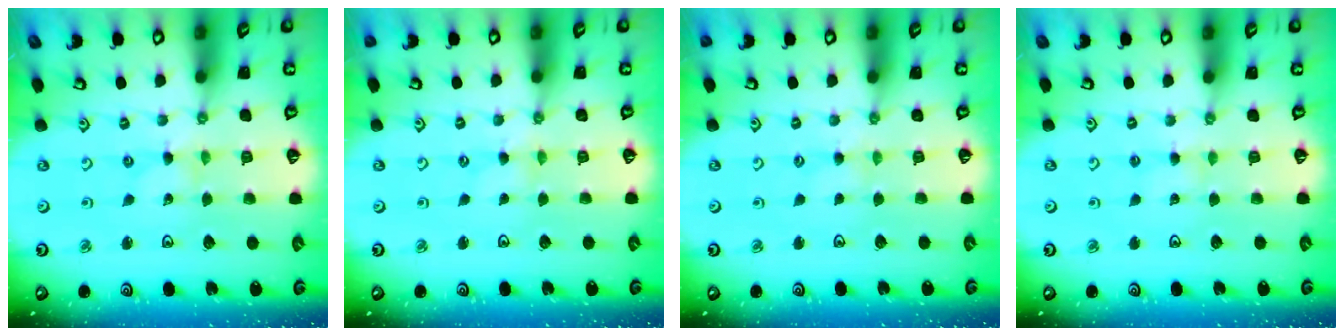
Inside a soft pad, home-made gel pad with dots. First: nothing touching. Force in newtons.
{"total": 0.0}
{"total": 1.3, "press": 1.2, "slide": 0.3}
{"total": 2.5, "press": 2.5, "slide": 0.2}